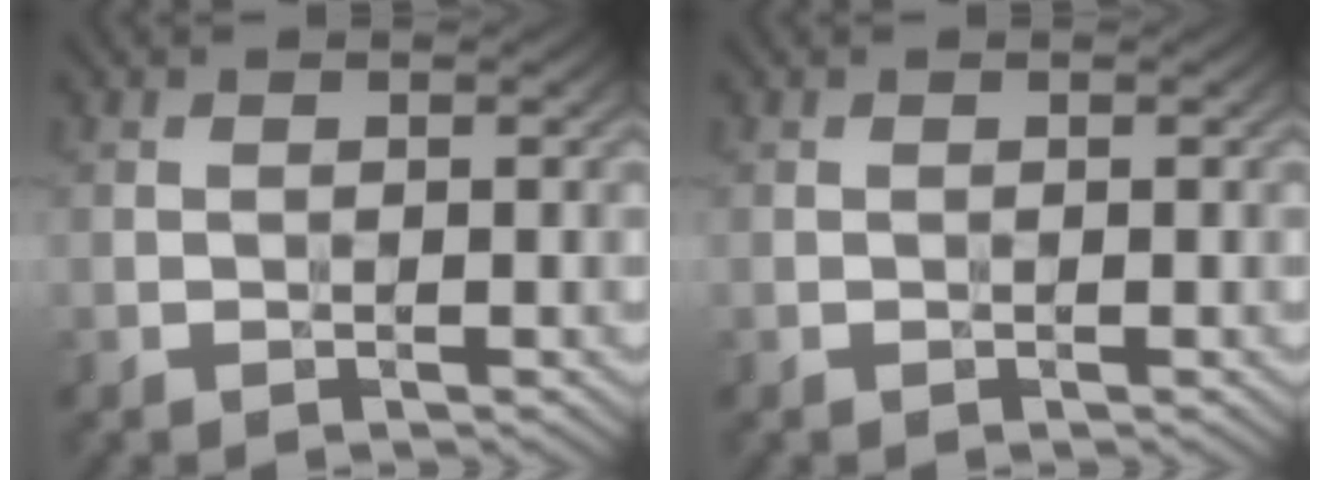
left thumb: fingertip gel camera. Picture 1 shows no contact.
{"total": 0.0}